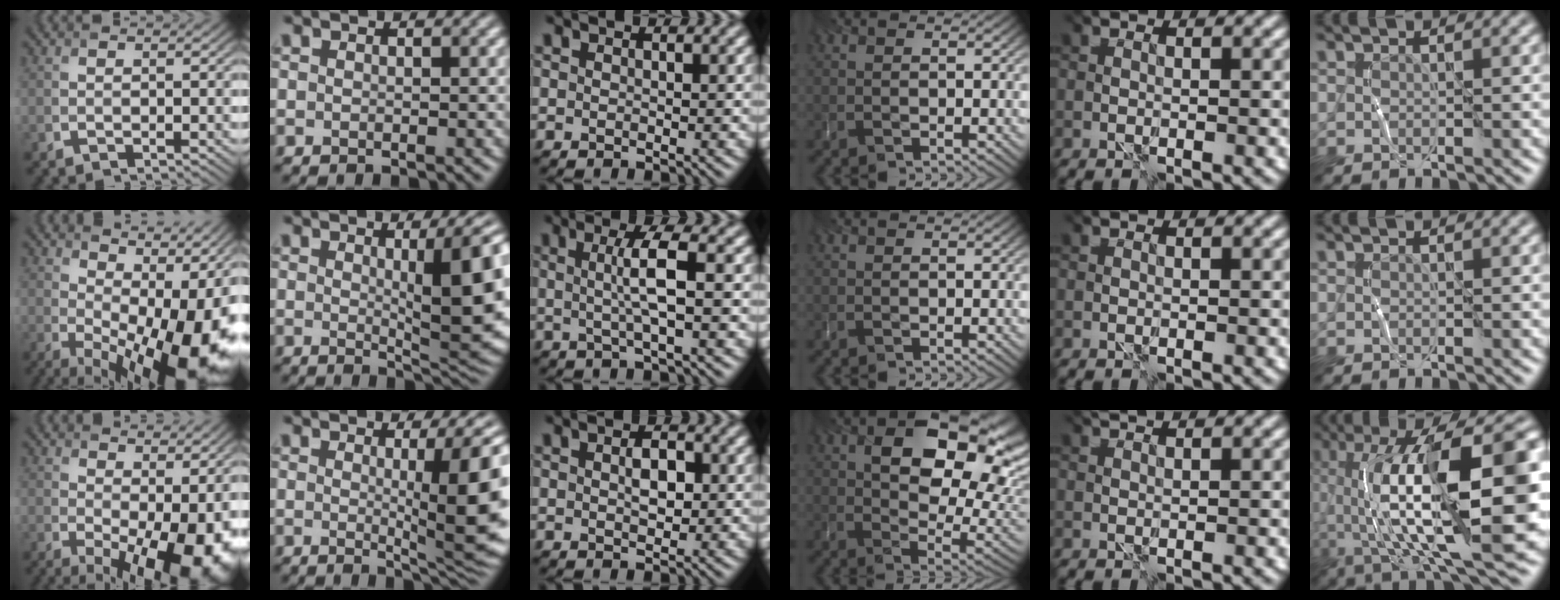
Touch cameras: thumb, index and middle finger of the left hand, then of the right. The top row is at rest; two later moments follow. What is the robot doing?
{"motion": "wrap", "object": "string"}